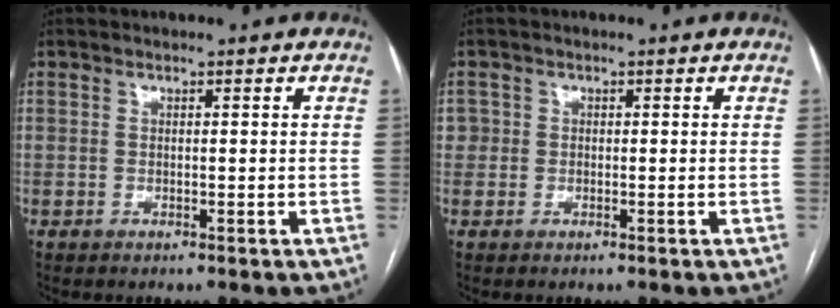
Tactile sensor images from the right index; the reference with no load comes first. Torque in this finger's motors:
{"motor_torque": [0.05, 0.05, 0.04, 0.01]}